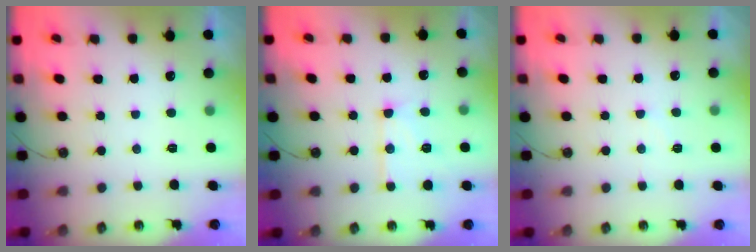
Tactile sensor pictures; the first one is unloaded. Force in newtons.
{"total": 9.6, "press": 9.6, "slide": 0.9}
{"total": 6.5, "press": 6.4, "slide": 0.7}